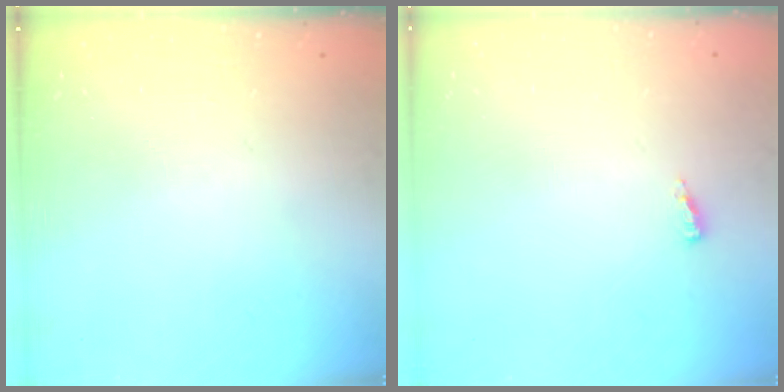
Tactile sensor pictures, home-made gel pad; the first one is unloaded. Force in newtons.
{"total": 2.7, "press": 2.5, "slide": 1.0}